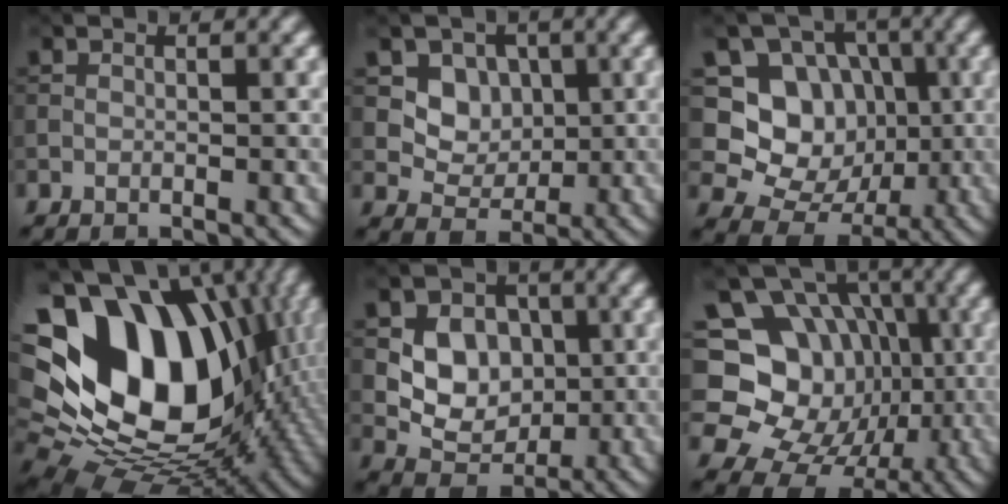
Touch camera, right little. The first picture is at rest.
{"total": 4.0, "force": [1.1, 3.4, 1.8], "torque": [-0.035, -0.018, 0.024]}
{"total": 8.3, "force": [0.5, 7.3, 3.8], "torque": [-0.055, -0.006, -0.010]}
{"total": 19.8, "force": [2.0, 14.2, 13.6], "torque": [-0.261, -0.009, 0.056]}
{"total": 5.5, "force": [0.7, 4.5, 3.2], "torque": [-0.049, -0.006, 0.009]}
{"total": 15.2, "force": [-0.2, 13.2, 7.5], "torque": [-0.142, 0.025, -0.015]}